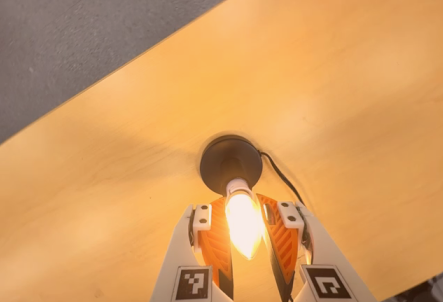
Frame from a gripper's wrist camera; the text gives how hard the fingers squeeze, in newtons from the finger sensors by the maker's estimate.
{"total": 13.0, "left": 11.8, "right": 14.3}